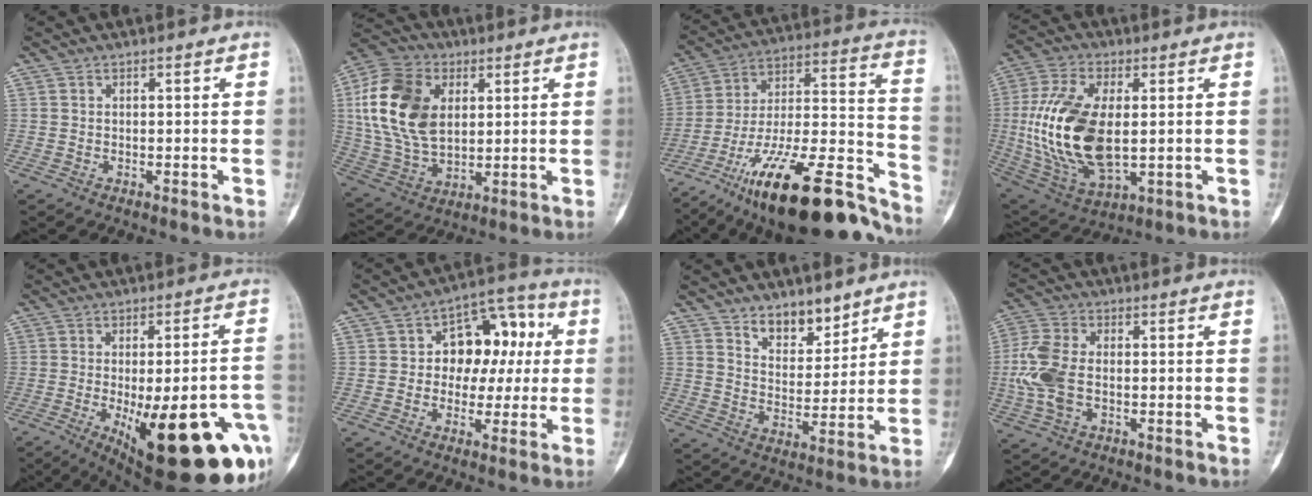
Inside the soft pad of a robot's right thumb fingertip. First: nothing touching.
{"total": 19.1, "force": [4.2, 12.6, 13.7], "torque": [-0.264, -0.002, 0.081]}
{"total": 28.3, "force": [-20.2, 7.7, 18.3], "torque": [-0.242, 0.097, -0.336]}
{"total": 21.0, "force": [0.3, 11.0, 17.9], "torque": [-0.372, -0.011, 0.018]}
{"total": 26.3, "force": [-9.4, 8.8, 22.9], "torque": [-0.245, -0.001, -0.108]}
{"total": 13.1, "force": [1.5, 9.3, 9.1], "torque": [-0.068, 0.031, 0.013]}
{"total": 7.8, "force": [6.0, 3.8, 3.3], "torque": [-0.021, -0.048, 0.106]}
{"total": 9.8, "force": [-0.9, 5.8, 7.8], "torque": [-0.187, 0.011, -0.022]}